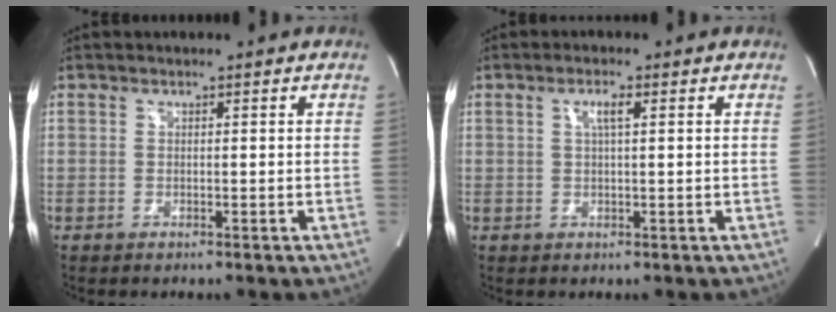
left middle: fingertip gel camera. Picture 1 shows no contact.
{"total": 2.3, "force": [0.8, 0.2, 2.1], "torque": [-0.041, 0.002, 0.013]}